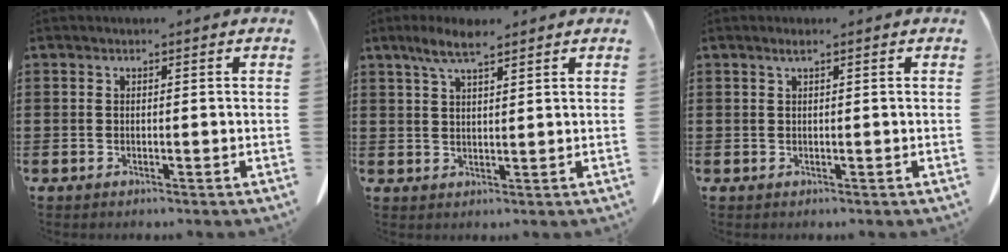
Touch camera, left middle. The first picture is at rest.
{"total": 5.3, "force": [3.5, 1.1, 3.8], "torque": [-0.082, 0.003, 0.062]}
{"total": 0.8, "force": [0.4, 0.0, 0.7], "torque": [-0.014, 0.000, 0.007]}